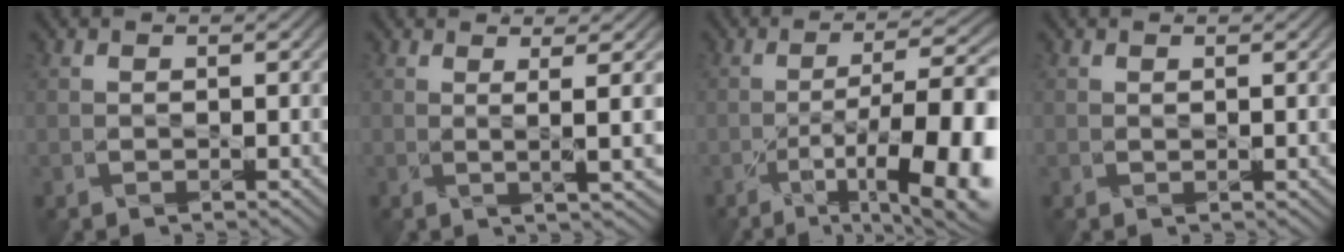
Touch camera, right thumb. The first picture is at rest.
{"total": 3.4, "force": [0.5, 0.0, 3.4], "torque": [-0.061, 0.000, 0.009]}
{"total": 15.4, "force": [-7.0, 4.4, 13.0], "torque": [-0.185, -0.006, -0.103]}
{"total": 0.7, "force": [0.2, 0.0, 0.6], "torque": [-0.018, 0.001, 0.004]}